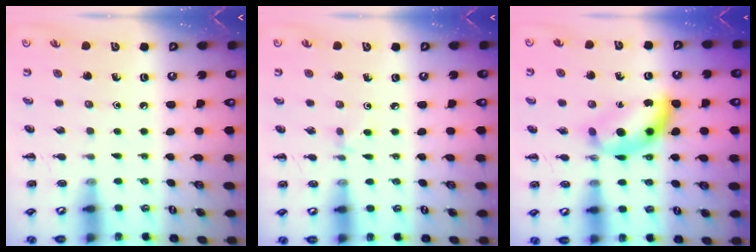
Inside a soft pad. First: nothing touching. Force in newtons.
{"total": 2.2, "press": 2.0, "slide": 0.8}
{"total": 10.7, "press": 10.7, "slide": 0.5}